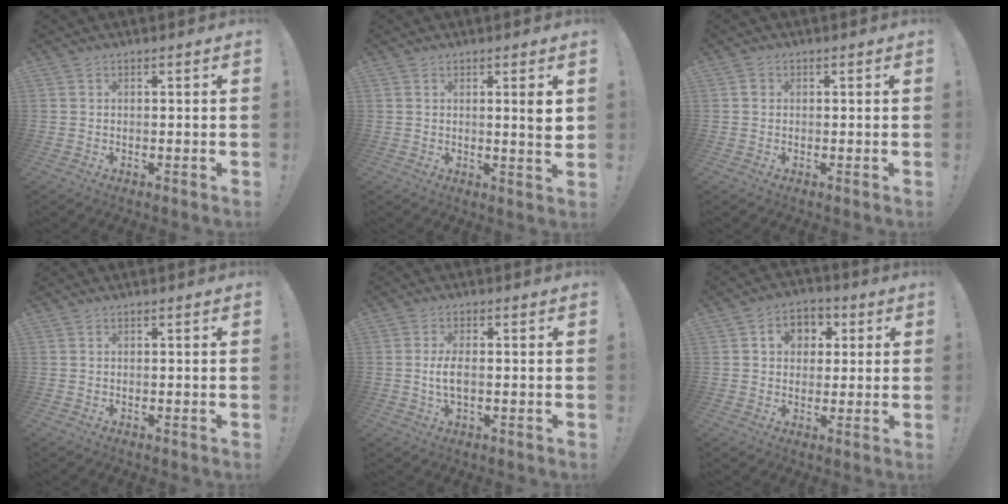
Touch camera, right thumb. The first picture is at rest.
{"total": 3.8, "force": [1.2, -0.2, 3.7], "torque": [-0.048, -0.013, 0.012]}
{"total": 1.2, "force": [0.2, 1.2, 0.3], "torque": [0.002, 0.001, 0.001]}
{"total": 0.0}
{"total": 4.7, "force": [-0.4, 1.7, 4.4], "torque": [-0.083, -0.003, -0.011]}
{"total": 7.4, "force": [1.8, 6.5, 3.1], "torque": [-0.036, -0.002, 0.033]}